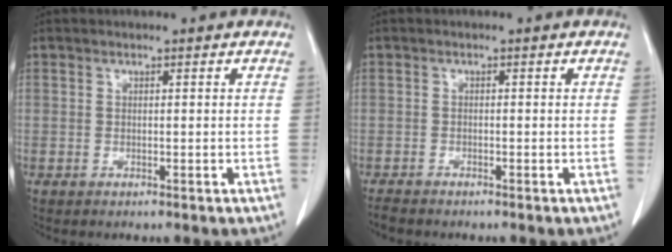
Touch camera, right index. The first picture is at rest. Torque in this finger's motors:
{"motor_torque": [0.24, -0.22, 0.05, 0.04]}